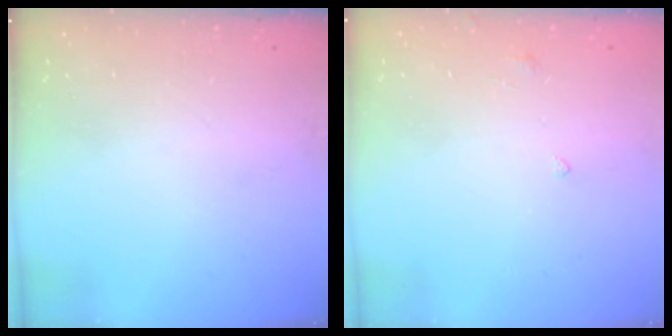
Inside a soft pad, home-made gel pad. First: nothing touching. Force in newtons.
{"total": 0.0}